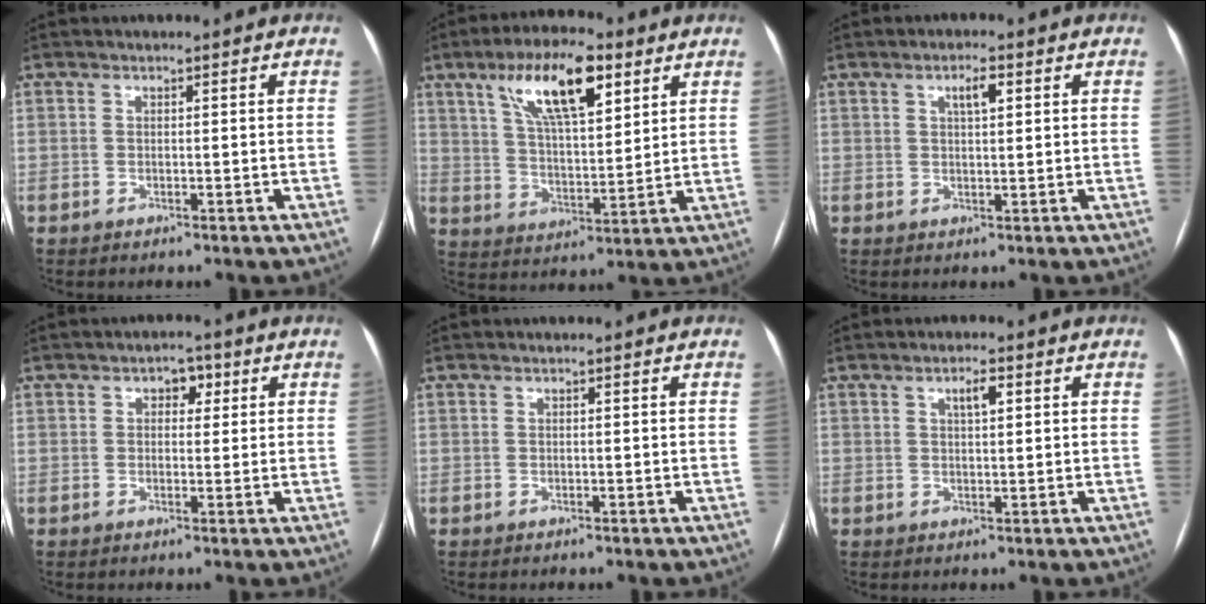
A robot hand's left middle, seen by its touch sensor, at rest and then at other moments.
{"total": 13.5, "force": [7.2, 4.0, 10.7], "torque": [-0.190, 0.015, 0.129]}
{"total": 2.9, "force": [1.2, 0.7, 2.5], "torque": [-0.045, 0.004, 0.020]}
{"total": 2.8, "force": [1.1, 1.8, 1.8], "torque": [-0.023, 0.013, 0.014]}
{"total": 0.0}
{"total": 2.6, "force": [1.1, 0.6, 2.2], "torque": [-0.040, 0.003, 0.017]}